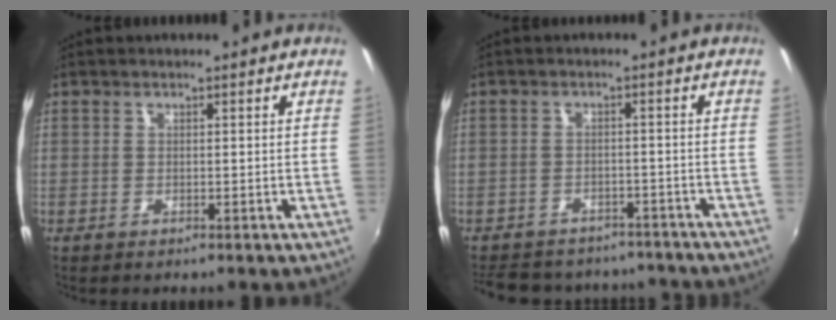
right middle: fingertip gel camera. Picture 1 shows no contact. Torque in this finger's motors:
{"motor_torque": [1.01, -1.09, -0.07, 0.01]}